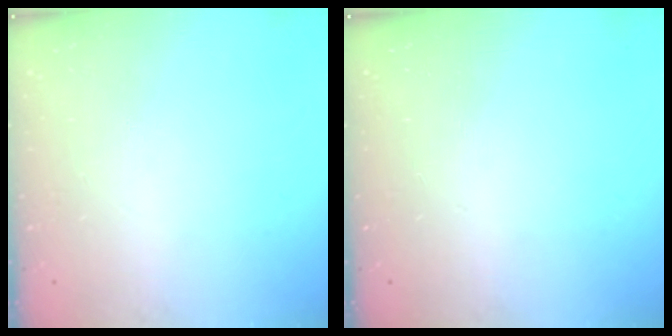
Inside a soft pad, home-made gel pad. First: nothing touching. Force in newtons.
{"total": 0.0}